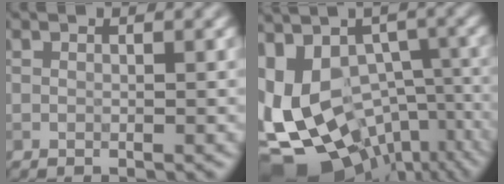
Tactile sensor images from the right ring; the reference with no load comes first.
{"total": 15.3, "force": [-6.5, 10.5, 9.0], "torque": [-0.194, -0.018, -0.035]}